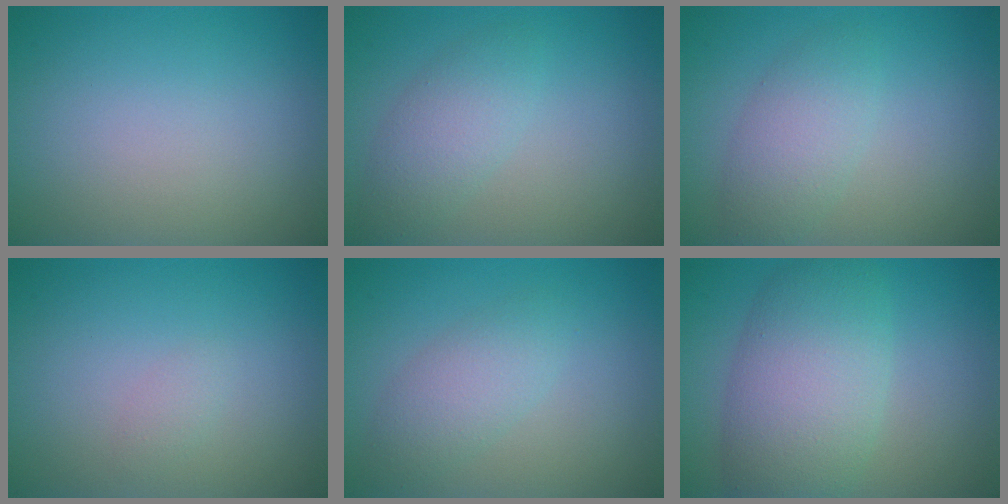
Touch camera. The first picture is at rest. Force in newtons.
{"total": 2.9, "press": 2.9, "slide": 0.2}
{"total": 3.1, "press": 3.1, "slide": 0.2}
{"total": 0.7, "press": 0.7, "slide": 0.0}
{"total": 2.8, "press": 2.8, "slide": 0.2}
{"total": 7.4, "press": 7.4, "slide": 0.2}